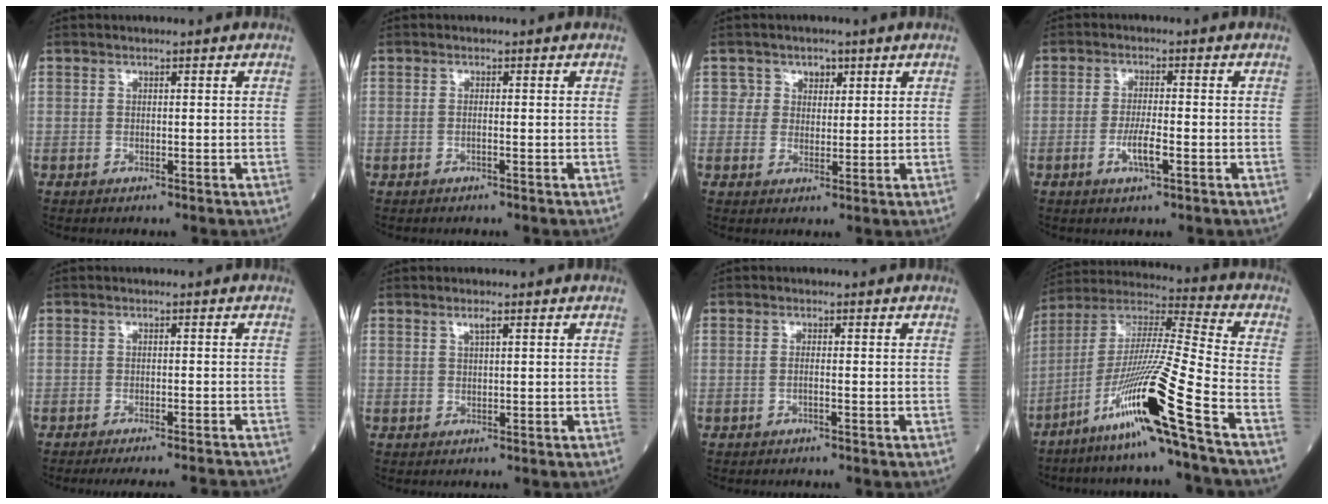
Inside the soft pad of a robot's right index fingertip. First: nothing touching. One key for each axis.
{"total": 0.6, "fx": -0.3, "fy": -0.1, "fz": 0.5, "tx": -0.009, "ty": 0.001, "tz": -0.007}
{"total": 3.0, "fx": 1.4, "fy": 2.6, "fz": 0.3, "tx": 0.011, "ty": -0.002, "tz": 0.017}
{"total": 4.1, "fx": -1.5, "fy": 0.4, "fz": 3.8, "tx": -0.072, "ty": -0.004, "tz": -0.029}
{"total": 10.0, "fx": -9.6, "fy": -0.2, "fz": 2.8, "tx": -0.026, "ty": -0.008, "tz": -0.111}
{"total": 1.1, "fx": 0.7, "fy": 0.1, "fz": 0.9, "tx": -0.018, "ty": 0.001, "tz": 0.013}
{"total": 0.8, "fx": -0.4, "fy": -0.1, "fz": 0.7, "tx": -0.012, "ty": 0.002, "tz": -0.010}
{"total": 18.6, "fx": -9.9, "fy": -2.2, "fz": 15.6, "tx": -0.320, "ty": -0.026, "tz": -0.187}